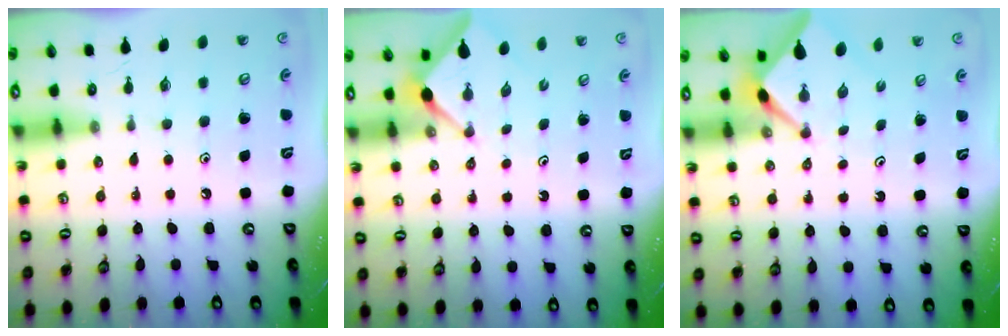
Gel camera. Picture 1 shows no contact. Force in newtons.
{"total": 3.1, "press": 3.1, "slide": 0.3}
{"total": 2.6, "press": 2.6, "slide": 0.3}